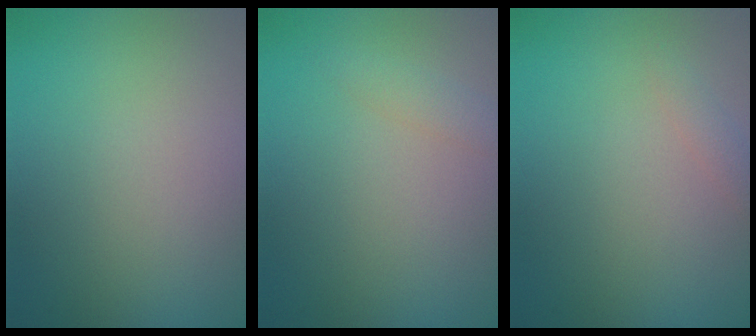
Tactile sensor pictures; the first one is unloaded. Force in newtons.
{"total": 1.3, "press": 1.3, "slide": 0.0}
{"total": 0.9, "press": 0.9, "slide": 0.0}